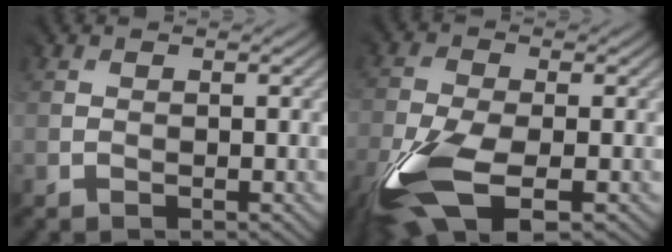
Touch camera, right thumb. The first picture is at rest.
{"total": 11.3, "force": [-6.0, 4.6, 8.5], "torque": [-0.210, -0.027, -0.121]}